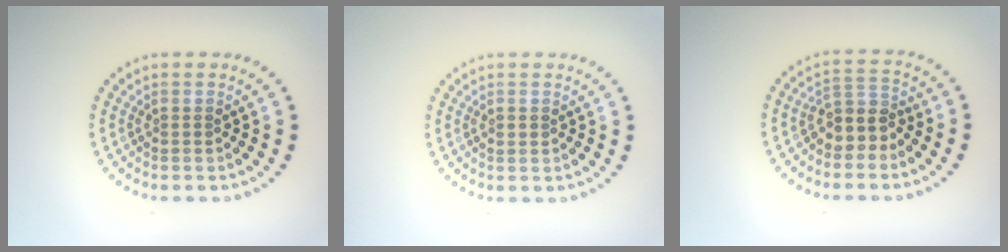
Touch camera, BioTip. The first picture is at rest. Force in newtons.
{"total": 1.0, "press": 1.0, "slide": 0.1}
{"total": 3.2, "press": 2.6, "slide": 1.8}